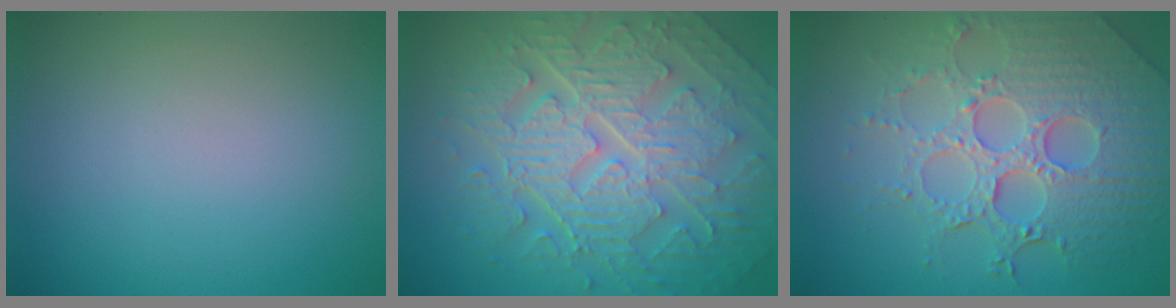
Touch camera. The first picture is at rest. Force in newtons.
{"total": 9.9, "press": 6.7, "slide": 7.3}
{"total": 7.9, "press": 5.8, "slide": 5.4}